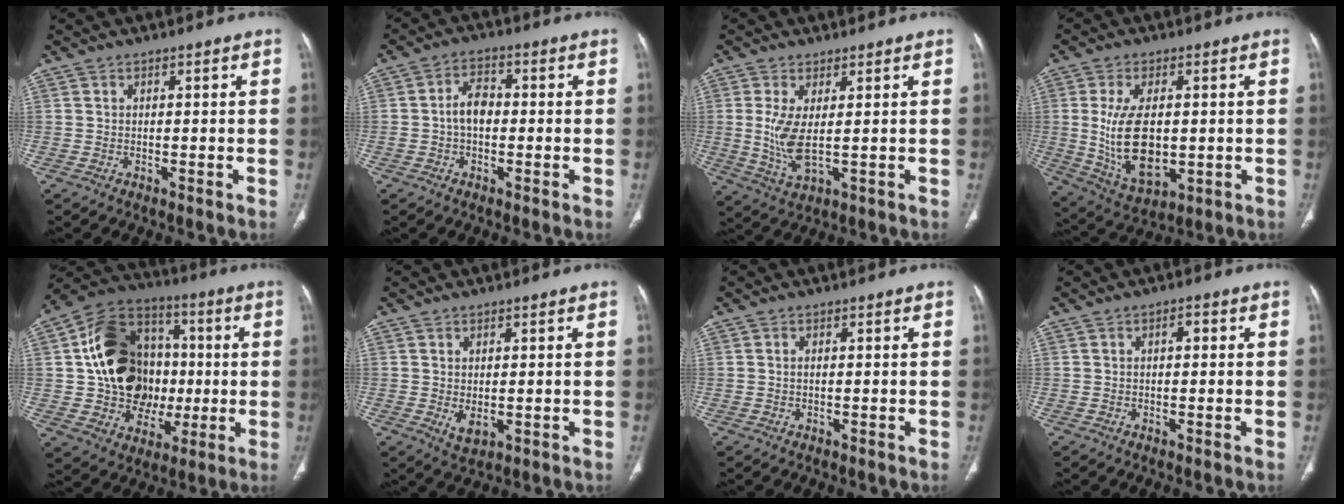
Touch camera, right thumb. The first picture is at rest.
{"total": 4.9, "force": [-0.5, 3.2, 3.7], "torque": [-0.059, 0.017, -0.016]}
{"total": 6.8, "force": [0.6, 2.2, 6.4], "torque": [-0.147, -0.019, 0.021]}
{"total": 13.8, "force": [0.0, 7.2, 11.8], "torque": [-0.216, -0.015, 0.019]}
{"total": 21.8, "force": [1.1, 17.1, 13.5], "torque": [-0.193, 0.023, 0.028]}
{"total": 3.2, "force": [-0.4, 1.8, 2.6], "torque": [-0.041, -0.007, 0.006]}
{"total": 0.5, "force": [0.1, 0.2, 0.5], "torque": [-0.013, 0.000, 0.001]}
{"total": 1.5, "force": [0.3, 0.7, 1.3], "torque": [-0.016, 0.005, 0.001]}